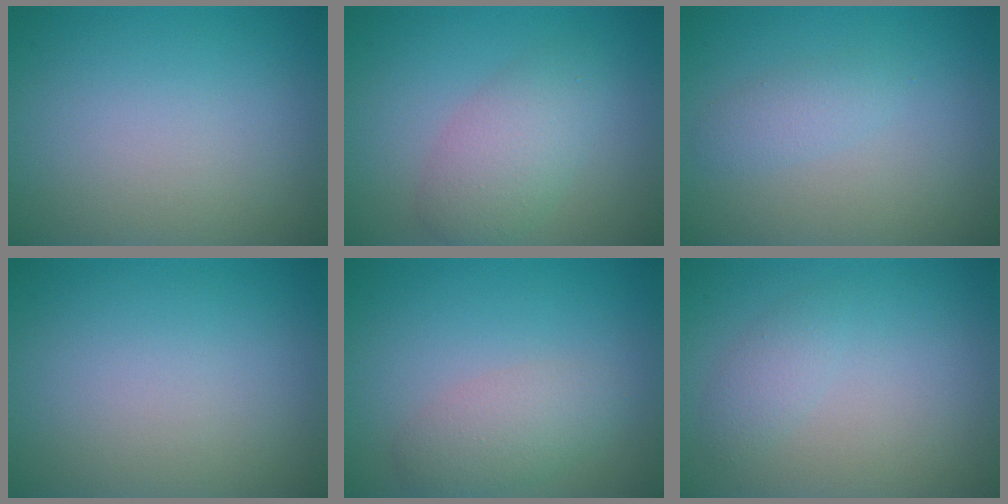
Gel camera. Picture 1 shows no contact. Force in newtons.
{"total": 3.7, "press": 3.7, "slide": 0.1}
{"total": 1.5, "press": 1.5, "slide": 0.1}
{"total": 0.0}
{"total": 2.8, "press": 2.8, "slide": 0.1}
{"total": 1.4, "press": 1.4, "slide": 0.1}